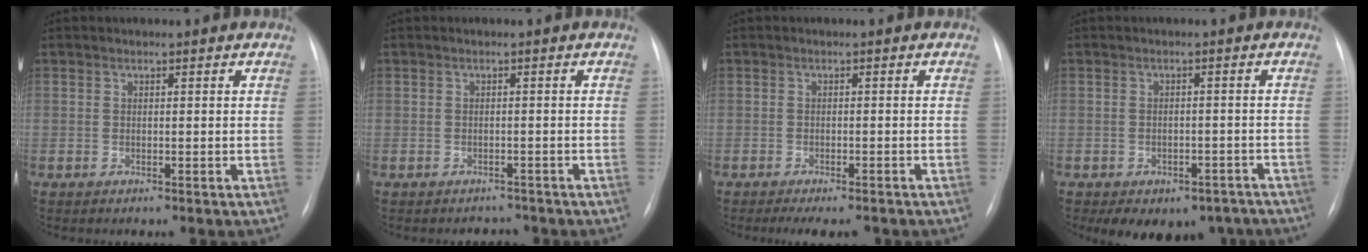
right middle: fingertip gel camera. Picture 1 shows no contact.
{"total": 1.9, "force": [-1.6, 0.8, -0.4], "torque": [0.004, 0.001, -0.020]}
{"total": 5.9, "force": [-4.8, 1.5, 3.1], "torque": [-0.032, -0.005, -0.065]}
{"total": 10.1, "force": [-7.3, 5.9, 3.6], "torque": [-0.041, 0.014, -0.084]}